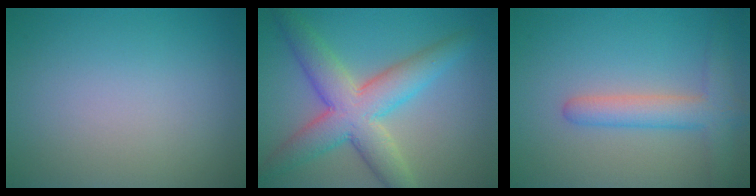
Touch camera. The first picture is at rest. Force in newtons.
{"total": 7.5, "press": 7.5, "slide": 0.3}
{"total": 4.0, "press": 4.0, "slide": 0.3}